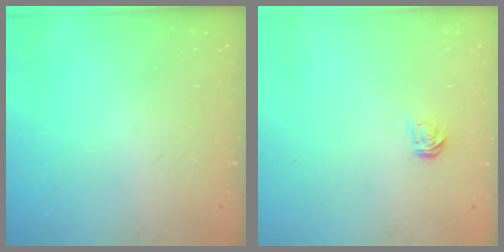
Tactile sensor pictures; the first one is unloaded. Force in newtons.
{"total": 4.0, "press": 4.0, "slide": 0.5}